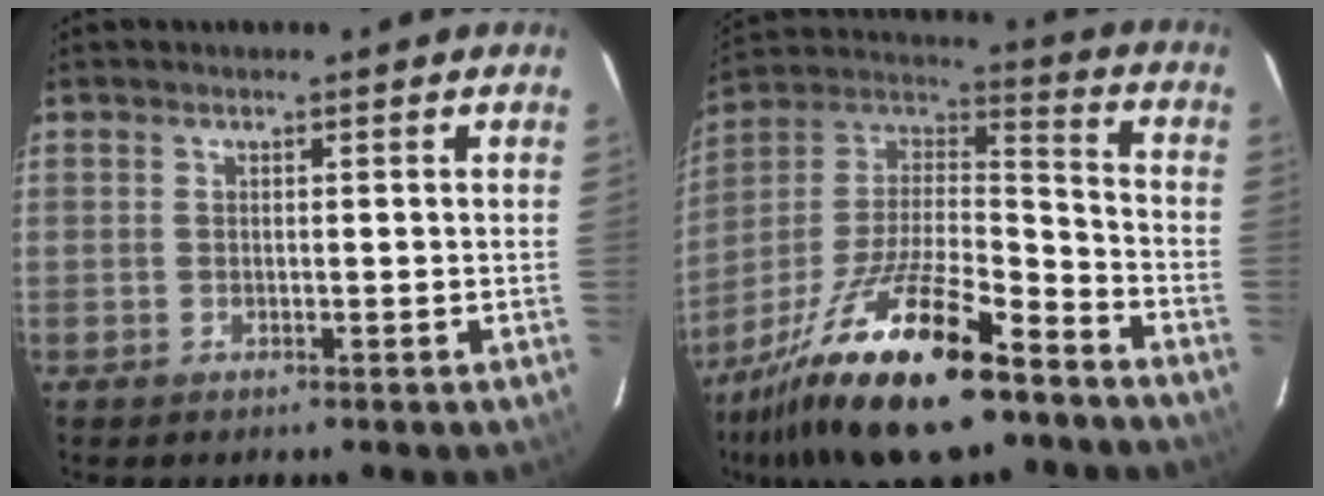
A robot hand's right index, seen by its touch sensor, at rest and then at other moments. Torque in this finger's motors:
{"motor_torque": [1.43, -0.71, 1.05, 0.21]}